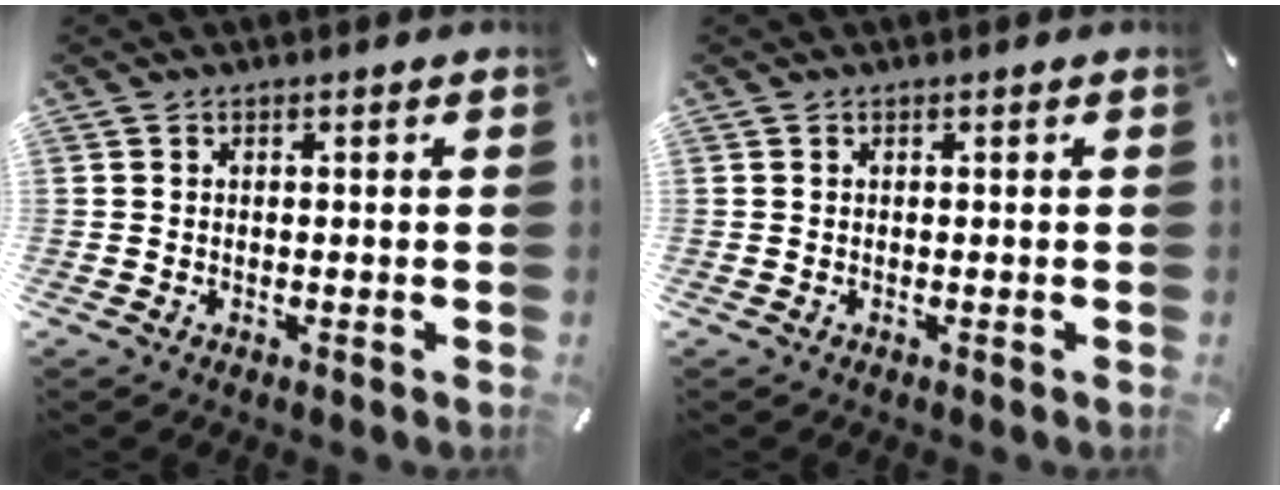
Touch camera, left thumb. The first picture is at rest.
{"total": 0.0}